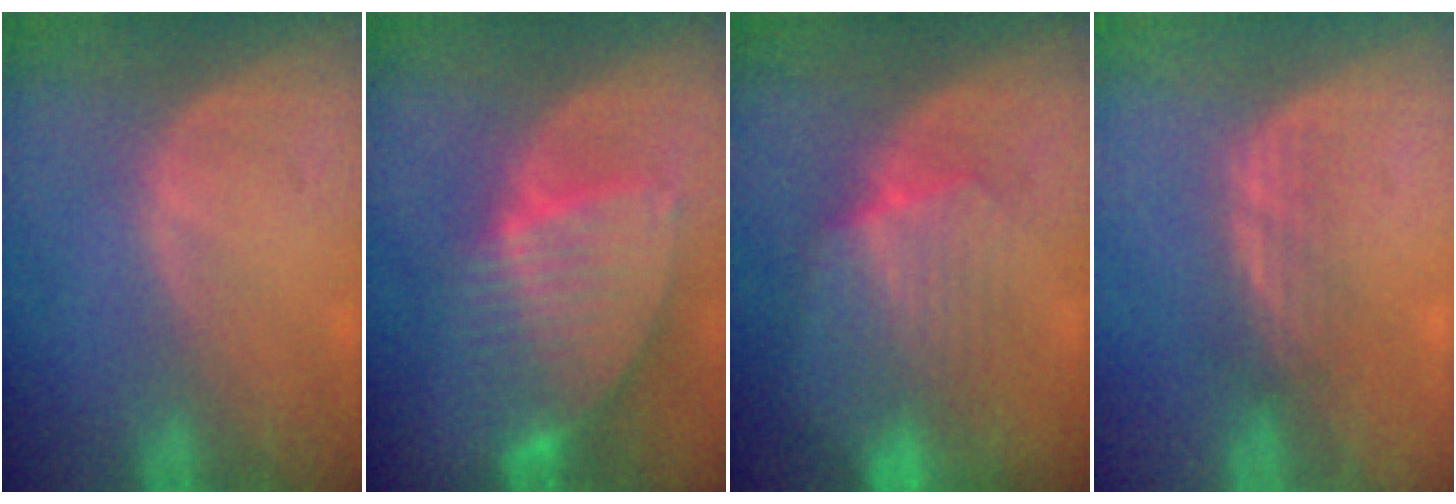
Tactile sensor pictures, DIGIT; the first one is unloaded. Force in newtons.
{"total": 8.5, "press": 7.5, "slide": 4.0}
{"total": 8.3, "press": 8.1, "slide": 1.7}
{"total": 2.4, "press": 2.4, "slide": 0.5}